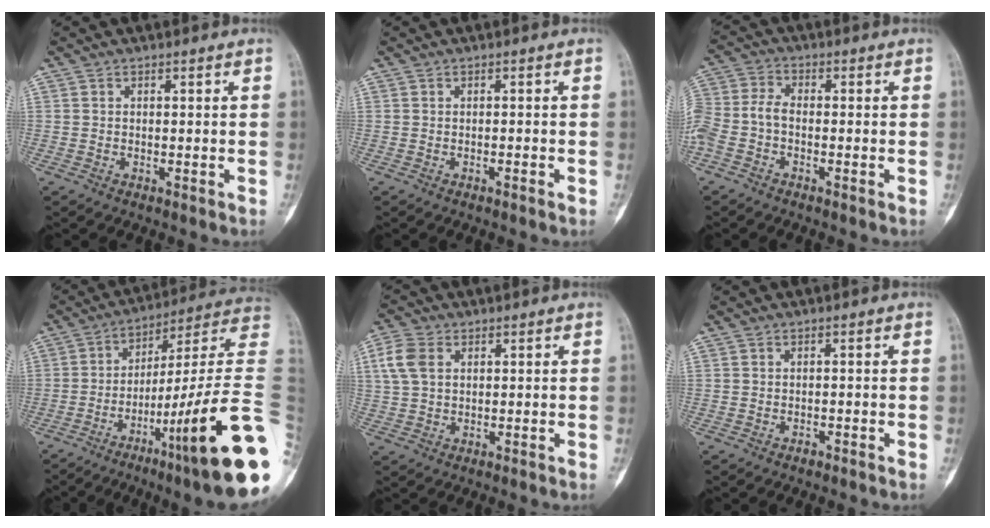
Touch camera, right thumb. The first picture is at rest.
{"total": 0.7, "force": [-0.4, 0.0, 0.6], "torque": [-0.013, 0.004, -0.005]}
{"total": 8.5, "force": [-2.8, 4.9, 6.3], "torque": [-0.160, 0.022, -0.061]}
{"total": 28.6, "force": [-8.7, 2.9, 27.1], "torque": [-0.326, 0.046, -0.135]}
{"total": 5.6, "force": [1.7, 3.8, 3.8], "torque": [-0.089, 0.007, 0.033]}
{"total": 0.7, "force": [-0.5, 0.2, 0.3], "torque": [-0.006, 0.003, -0.009]}